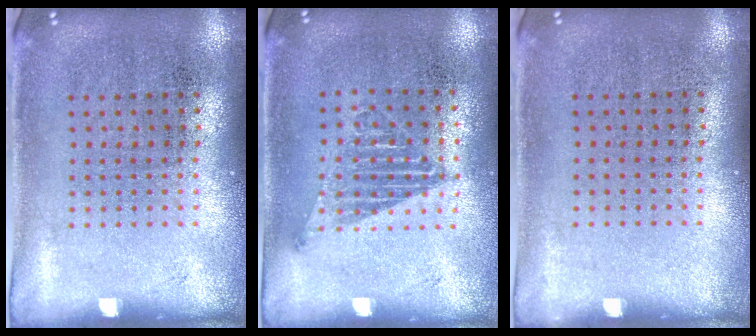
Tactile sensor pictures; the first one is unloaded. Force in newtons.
{"total": 1.2, "press": 1.0, "slide": 0.6}
{"total": 0.0}